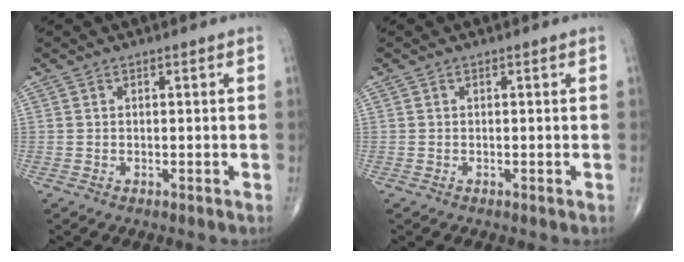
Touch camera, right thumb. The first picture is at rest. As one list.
[{"total": 0.0}]